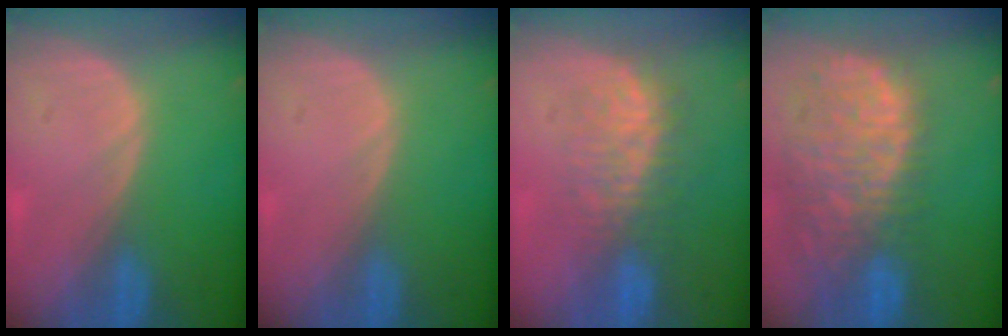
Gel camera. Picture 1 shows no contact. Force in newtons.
{"total": 0.0}
{"total": 7.5, "press": 7.3, "slide": 1.7}
{"total": 13.6, "press": 11.0, "slide": 7.9}